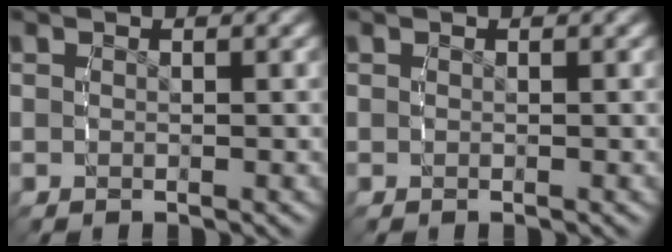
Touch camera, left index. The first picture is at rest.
{"total": 0.0}